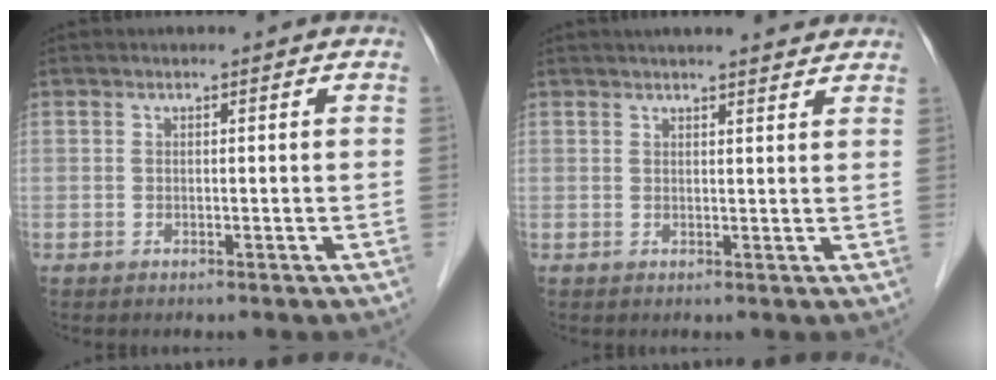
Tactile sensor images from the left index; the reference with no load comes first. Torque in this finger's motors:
{"motor_torque": [0.69, -0.66, 0.05, 0.02]}